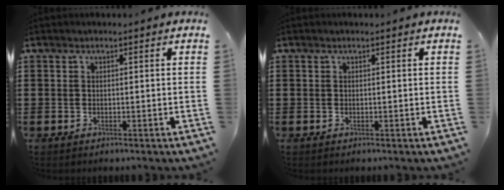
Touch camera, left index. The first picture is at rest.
{"total": 0.0}